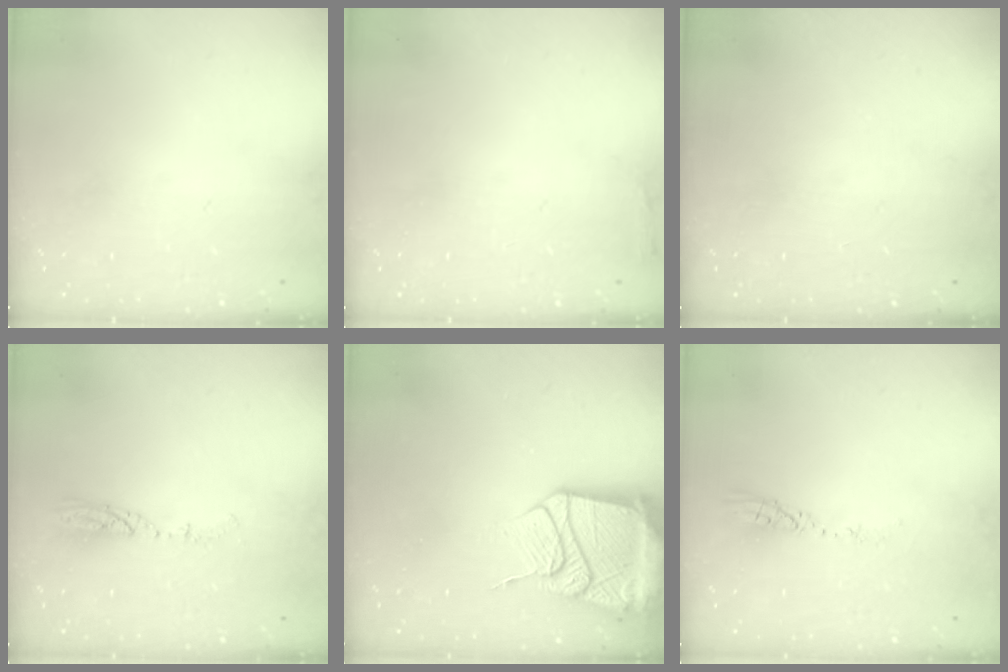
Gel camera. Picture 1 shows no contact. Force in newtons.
{"total": 2.3, "press": 2.3, "slide": 0.5}
{"total": 0.0}
{"total": 4.8, "press": 4.7, "slide": 1.0}
{"total": 20.6, "press": 20.5, "slide": 2.3}
{"total": 3.6, "press": 3.6, "slide": 0.3}